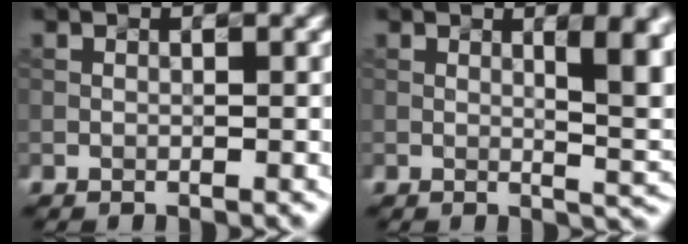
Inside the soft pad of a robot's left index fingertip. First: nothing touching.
{"total": 5.9, "force": [1.3, 1.7, 5.6], "torque": [-0.059, -0.004, 0.027]}